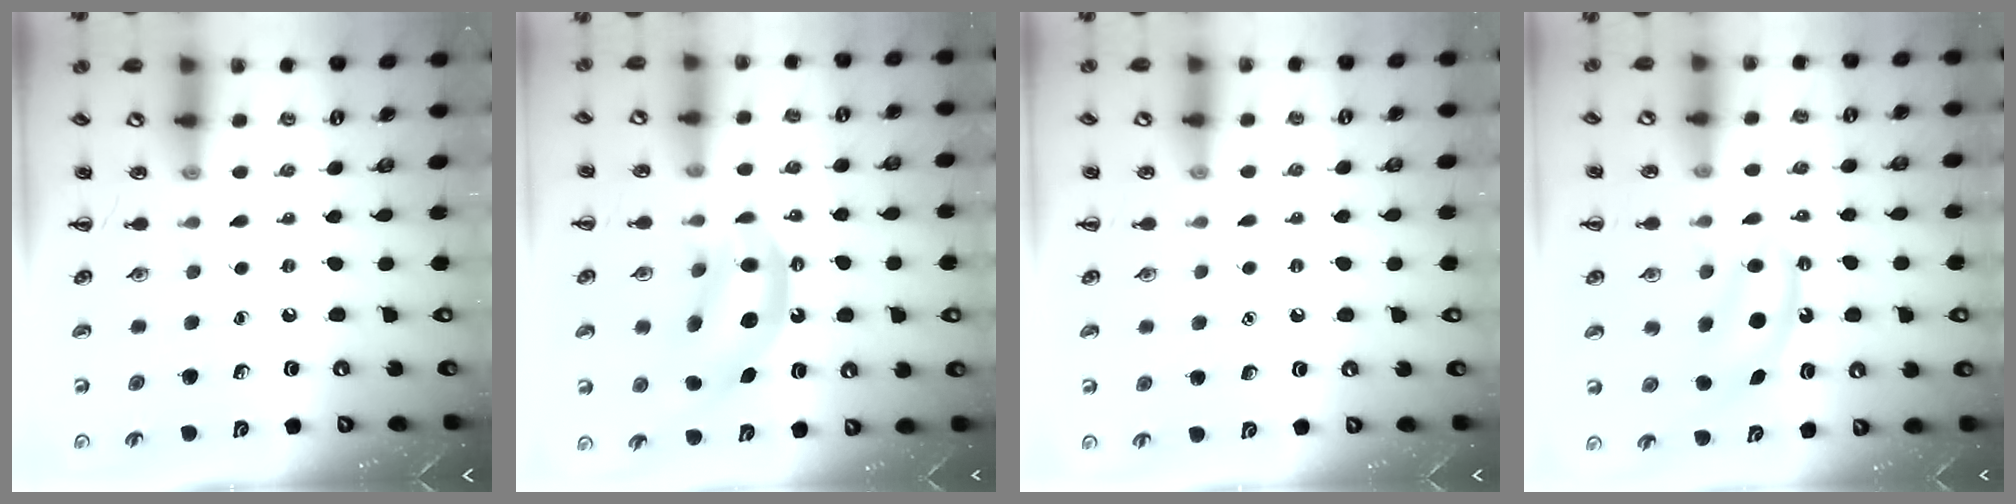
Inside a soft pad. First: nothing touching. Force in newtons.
{"total": 12.6, "press": 12.2, "slide": 3.2}
{"total": 1.5, "press": 1.4, "slide": 0.1}
{"total": 6.1, "press": 6.1, "slide": 0.7}